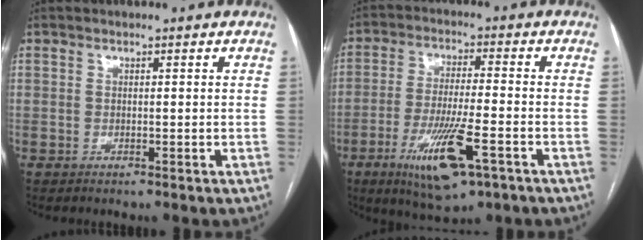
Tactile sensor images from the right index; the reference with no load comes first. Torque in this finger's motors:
{"motor_torque": [1.86, -0.28, 0.31, 0.14]}